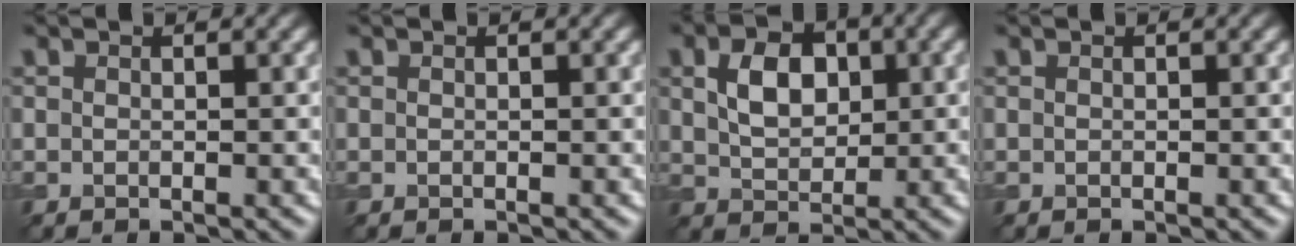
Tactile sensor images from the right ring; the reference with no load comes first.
{"total": 0.0}
{"total": 4.3, "force": [1.0, 2.9, 3.1], "torque": [-0.061, 0.005, 0.017]}
{"total": 0.0}